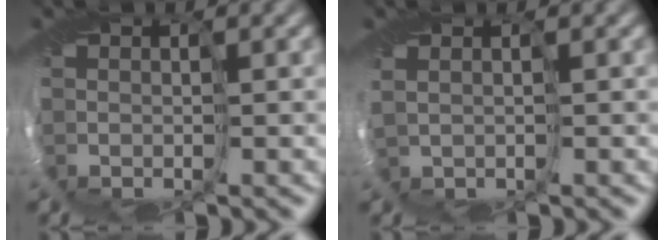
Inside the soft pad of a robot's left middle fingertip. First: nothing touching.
{"total": 0.6, "force": [-0.1, 0.2, 0.5], "torque": [-0.017, -0.005, -0.001]}